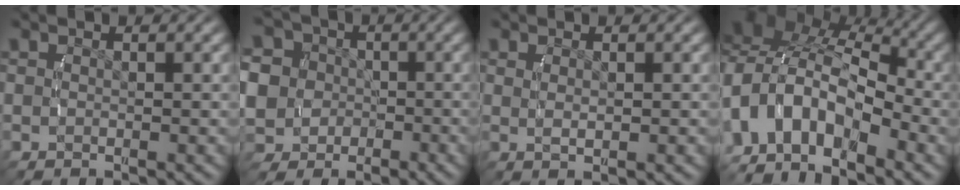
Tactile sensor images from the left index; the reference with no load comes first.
{"total": 12.8, "force": [-0.7, 11.7, 5.0], "torque": [-0.128, -0.044, -0.016]}
{"total": 1.2, "force": [0.3, -0.3, 1.1], "torque": [-0.024, -0.009, 0.015]}
{"total": 13.9, "force": [-1.1, 11.1, 8.2], "torque": [-0.178, -0.013, -0.029]}